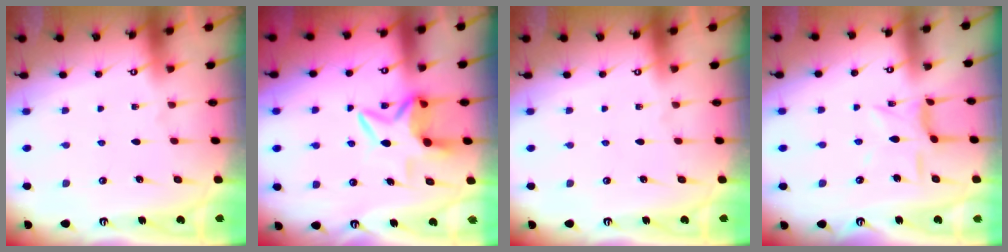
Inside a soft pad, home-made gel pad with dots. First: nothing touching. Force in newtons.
{"total": 7.3, "press": 7.2, "slide": 1.1}
{"total": 0.0}
{"total": 6.7, "press": 6.6, "slide": 0.5}